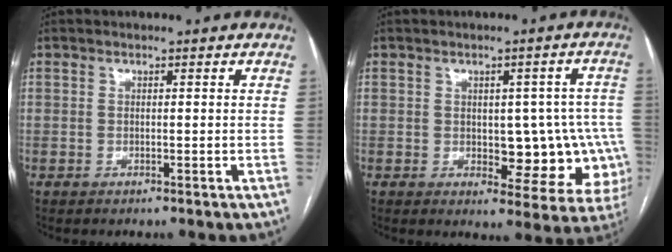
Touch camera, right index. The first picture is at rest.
{"total": 11.2, "force": [-1.4, 5.6, 9.6], "torque": [-0.092, 0.016, -0.005]}